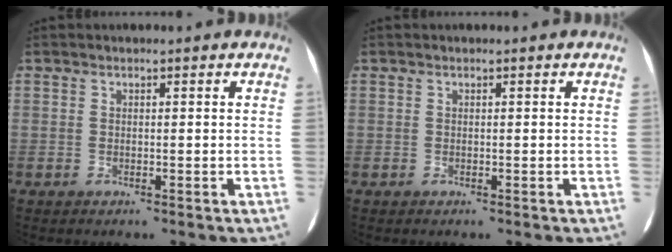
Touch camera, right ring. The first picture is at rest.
{"total": 0.0}